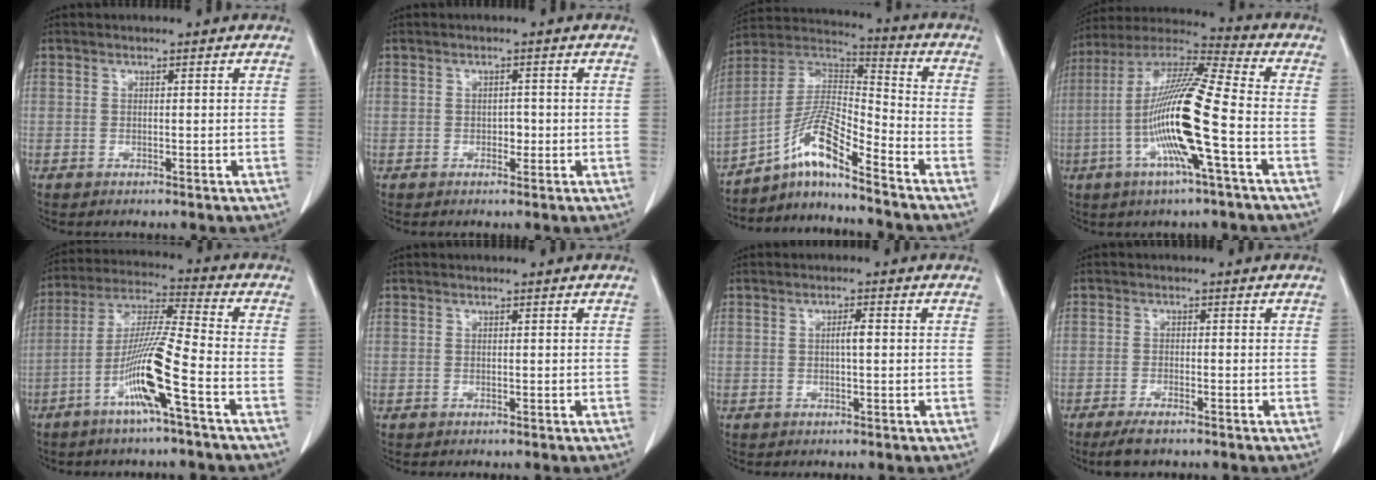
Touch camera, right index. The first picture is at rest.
{"total": 1.3, "force": [-0.3, 0.9, 0.9], "torque": [-0.012, 0.003, -0.004]}
{"total": 11.4, "force": [-7.8, 0.5, 8.3], "torque": [-0.167, 0.015, -0.146]}
{"total": 17.0, "force": [-4.2, 0.4, 16.5], "torque": [-0.330, -0.003, -0.090]}
{"total": 11.7, "force": [-5.1, -0.6, 10.5], "torque": [-0.210, -0.001, -0.101]}
{"total": 0.0}
{"total": 1.8, "force": [0.1, 0.2, 1.7], "torque": [-0.031, 0.003, 0.001]}
{"total": 3.5, "force": [-2.7, 0.6, 2.2], "torque": [-0.046, -0.007, -0.048]}